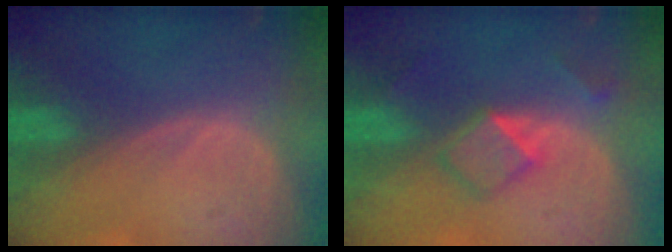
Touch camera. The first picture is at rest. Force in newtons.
{"total": 5.3, "press": 4.5, "slide": 2.8}